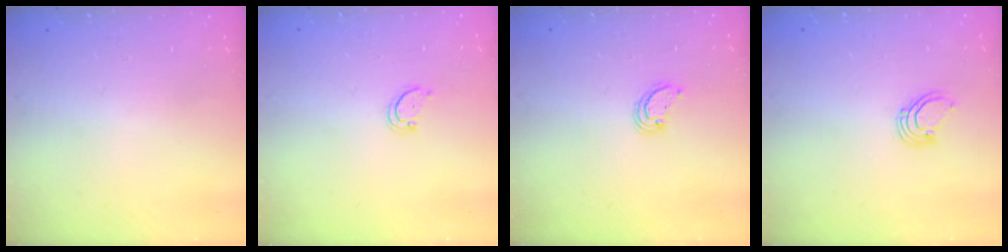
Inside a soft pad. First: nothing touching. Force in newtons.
{"total": 2.2, "press": 2.2, "slide": 0.4}
{"total": 2.3, "press": 2.3, "slide": 0.2}
{"total": 2.9, "press": 2.9, "slide": 0.3}